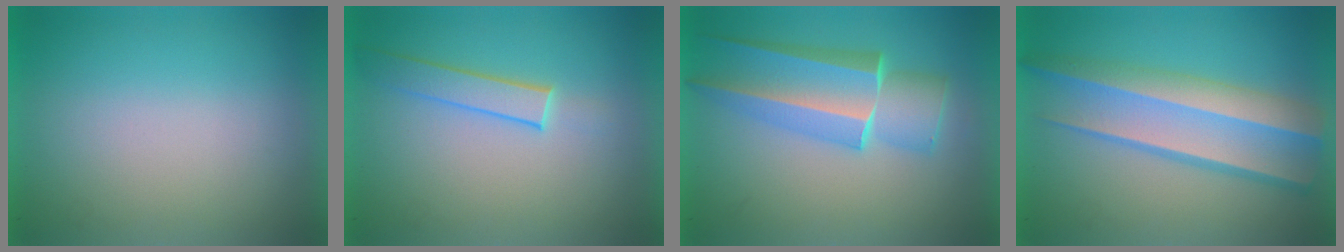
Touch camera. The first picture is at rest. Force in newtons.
{"total": 1.9}
{"total": 4.9}
{"total": 5.8}